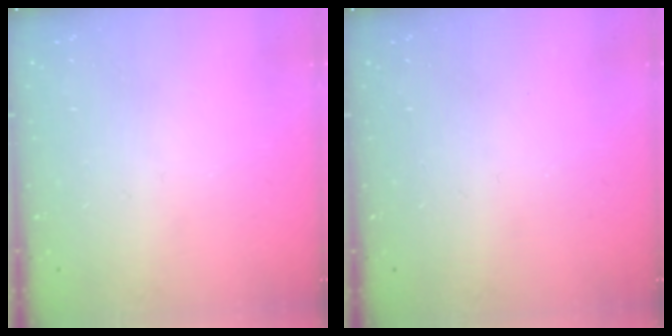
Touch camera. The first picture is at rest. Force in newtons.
{"total": 0.0}